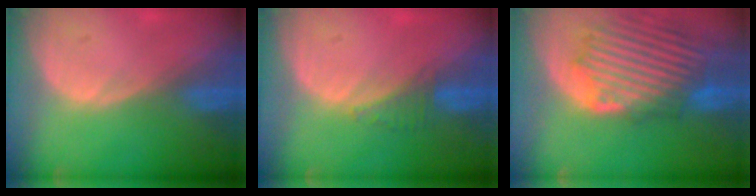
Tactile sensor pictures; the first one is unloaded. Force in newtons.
{"total": 1.9, "press": 1.8, "slide": 0.7}
{"total": 11.7, "press": 11.1, "slide": 3.8}